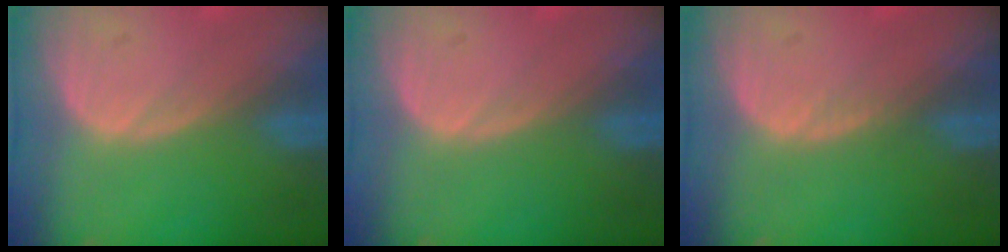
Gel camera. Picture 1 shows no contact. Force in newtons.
{"total": 0.0}
{"total": 0.5, "press": 0.5, "slide": 0.1}